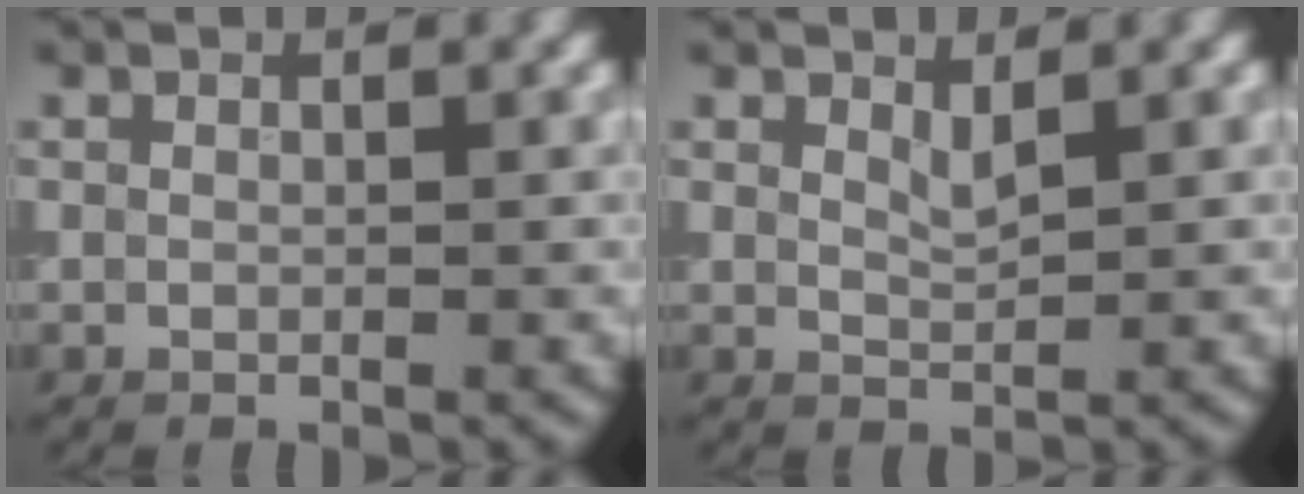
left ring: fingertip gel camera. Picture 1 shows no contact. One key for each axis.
{"total": 1.2, "fx": 0.9, "fy": 0.3, "fz": 0.8, "tx": -0.018, "ty": -0.002, "tz": 0.017}